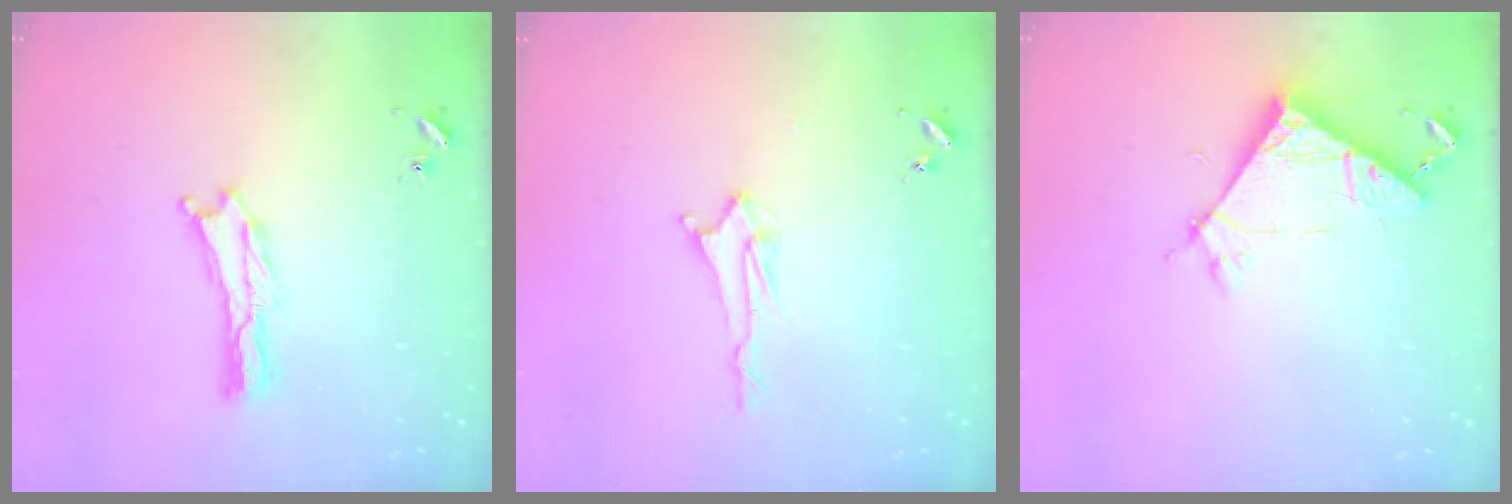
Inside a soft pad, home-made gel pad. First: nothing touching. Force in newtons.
{"total": 2.0, "press": 2.0, "slide": 0.4}
{"total": 6.7, "press": 6.7, "slide": 0.3}